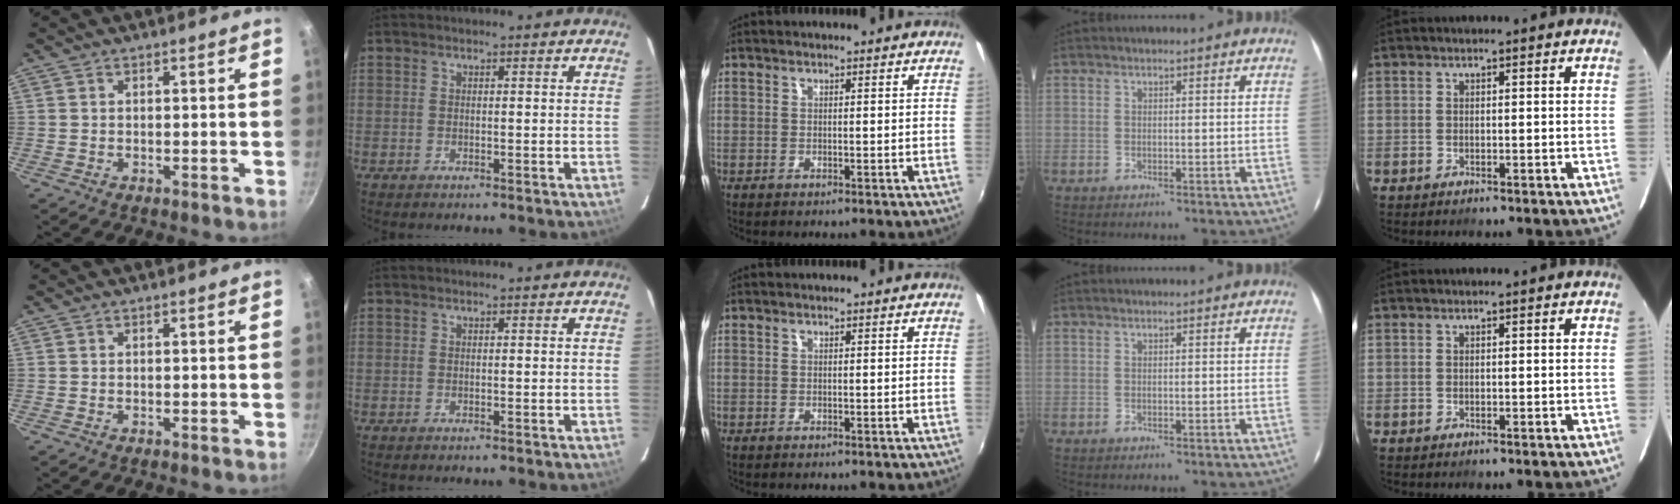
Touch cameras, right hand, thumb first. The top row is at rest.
{}